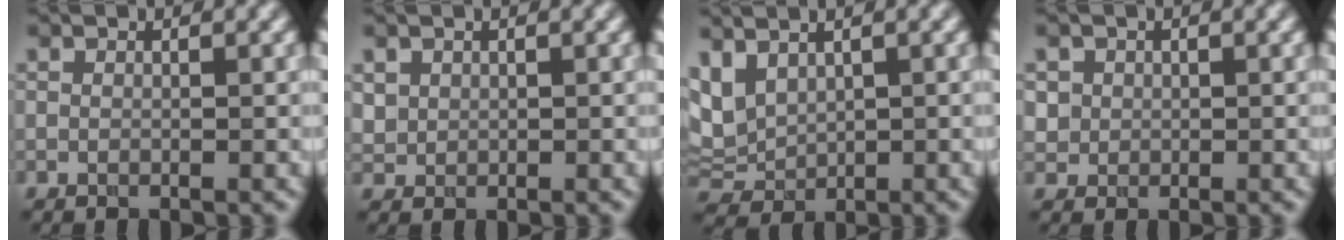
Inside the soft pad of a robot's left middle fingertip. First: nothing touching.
{"total": 1.0, "force": [0.4, 0.9, 0.1], "torque": [-0.005, -0.003, 0.016]}
{"total": 4.8, "force": [2.2, 2.9, 3.1], "torque": [-0.075, 0.008, 0.052]}
{"total": 1.4, "force": [0.2, 1.3, 0.2], "torque": [-0.001, -0.005, 0.021]}